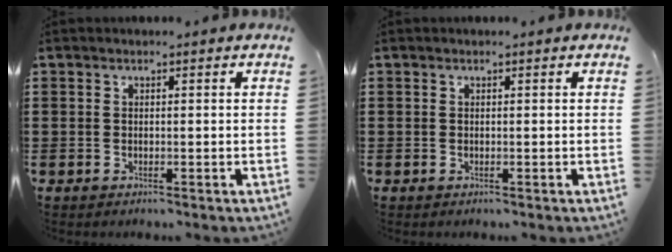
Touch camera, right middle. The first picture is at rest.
{"total": 0.0}